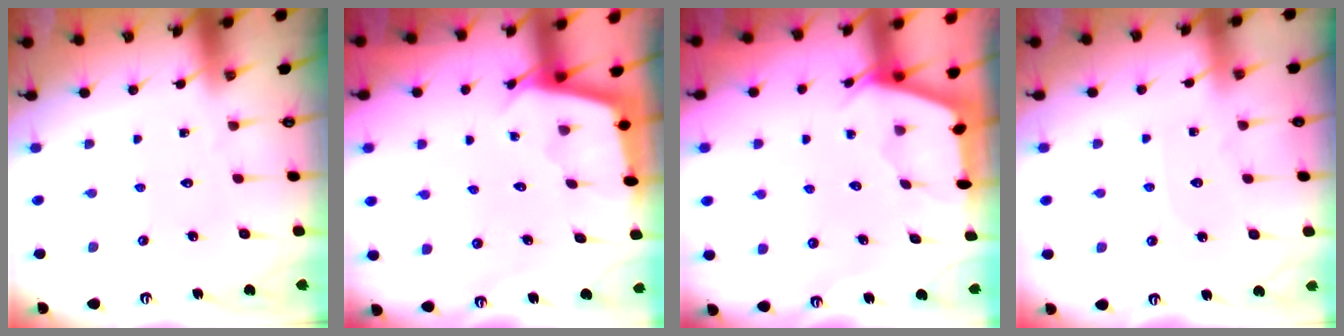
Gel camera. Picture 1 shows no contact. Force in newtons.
{"total": 2.1, "press": 2.1, "slide": 0.2}
{"total": 3.4, "press": 3.4, "slide": 0.0}
{"total": 2.9, "press": 2.8, "slide": 0.4}